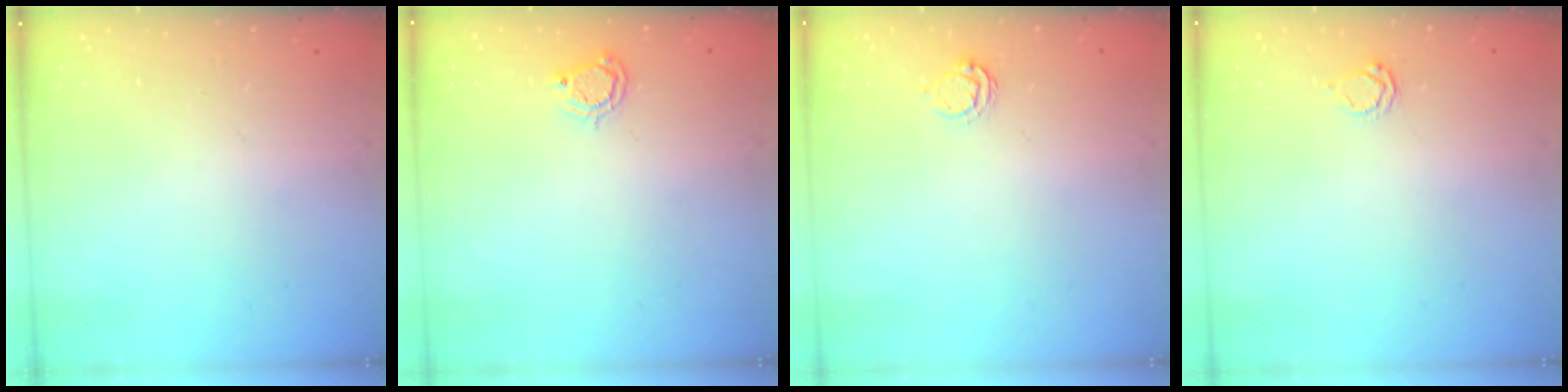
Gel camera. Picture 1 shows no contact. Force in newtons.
{"total": 4.5, "press": 4.4, "slide": 0.6}
{"total": 5.5, "press": 5.5, "slide": 0.4}
{"total": 2.5, "press": 2.4, "slide": 0.3}